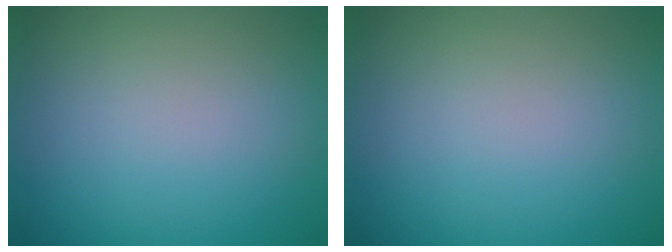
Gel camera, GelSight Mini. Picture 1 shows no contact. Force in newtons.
{"total": 0.0}